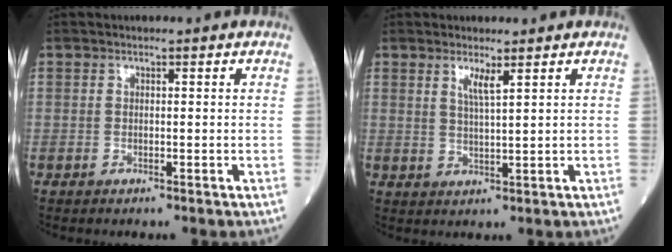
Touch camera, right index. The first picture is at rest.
{"total": 2.6, "force": [1.5, -0.2, 2.1], "torque": [-0.043, -0.007, 0.031]}